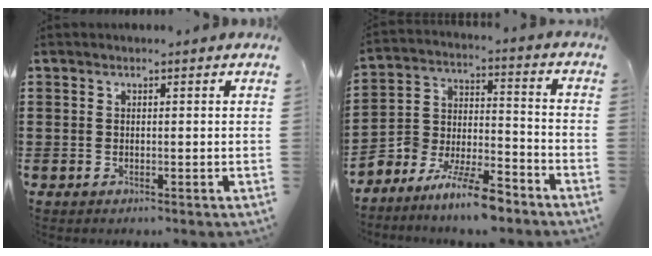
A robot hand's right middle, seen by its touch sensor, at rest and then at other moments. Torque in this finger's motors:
{"motor_torque": [1.31, -0.83, 0.26, 0.05]}